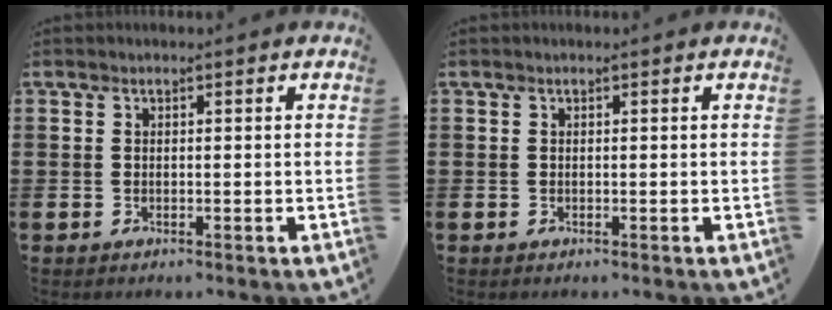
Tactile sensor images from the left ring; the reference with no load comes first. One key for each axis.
{"total": 0.0}